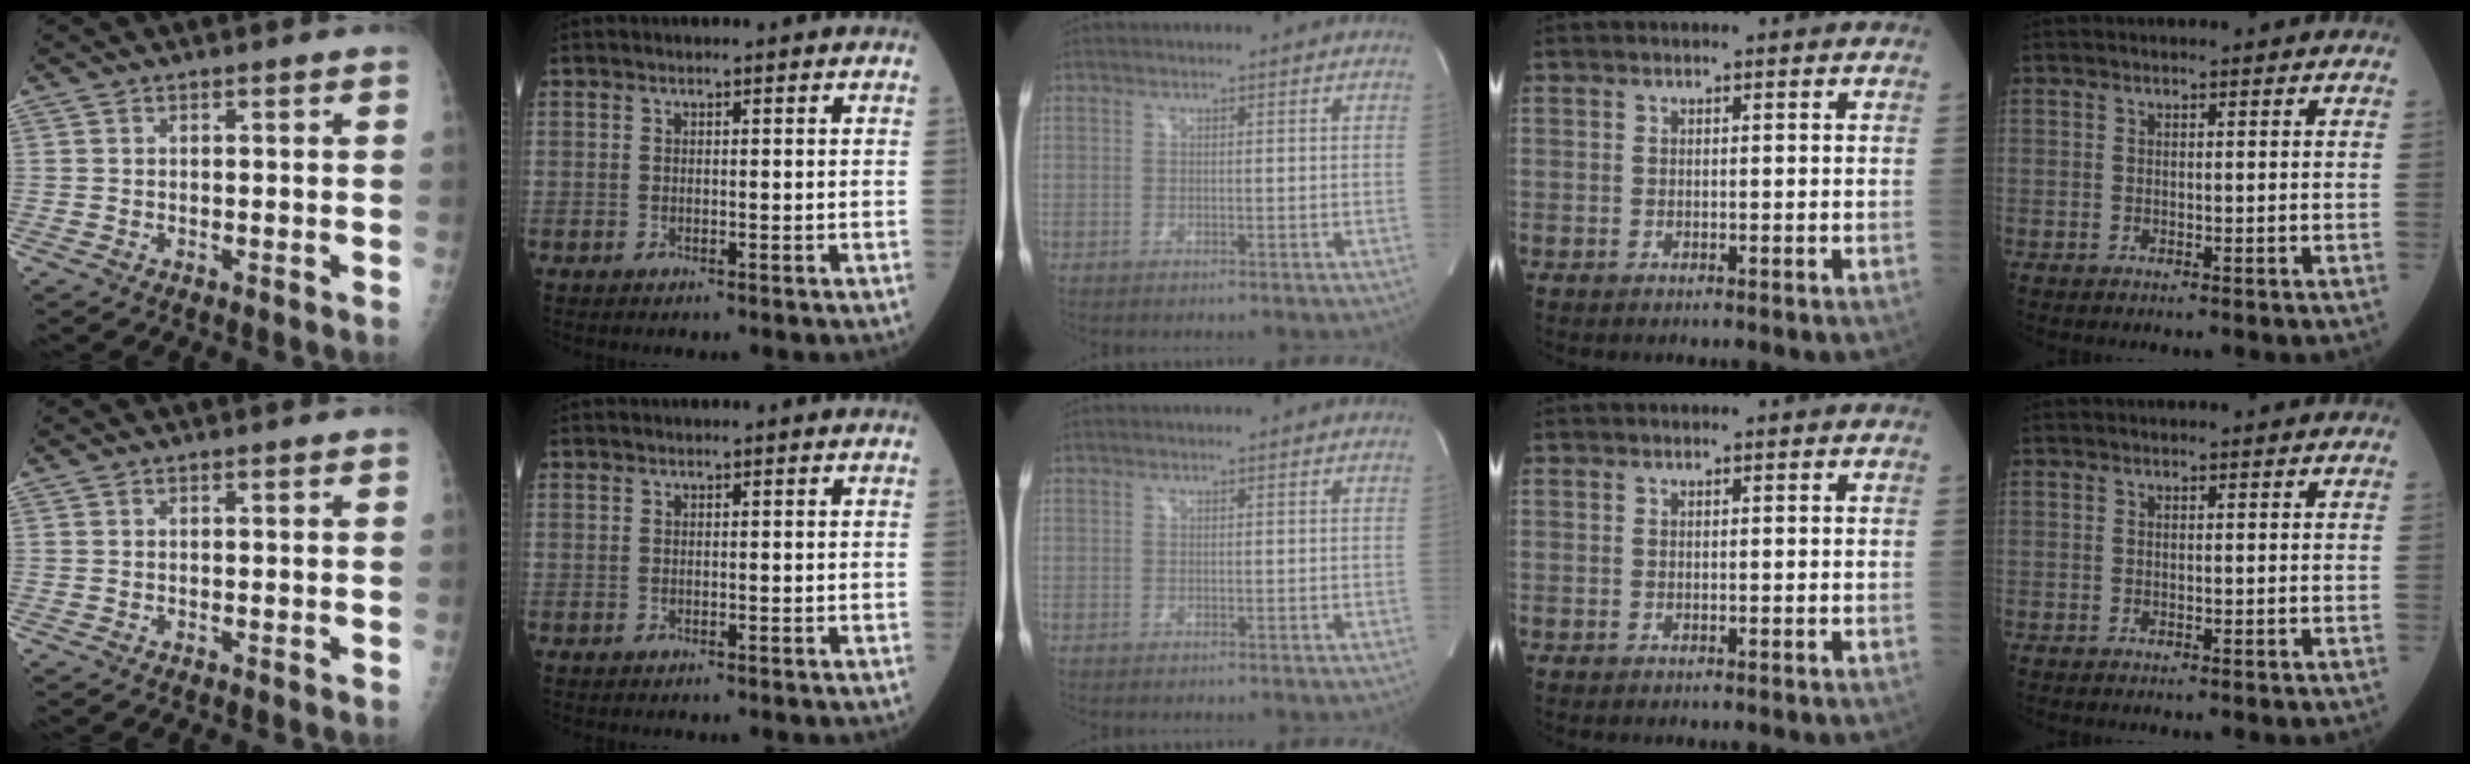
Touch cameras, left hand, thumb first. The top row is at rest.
{}